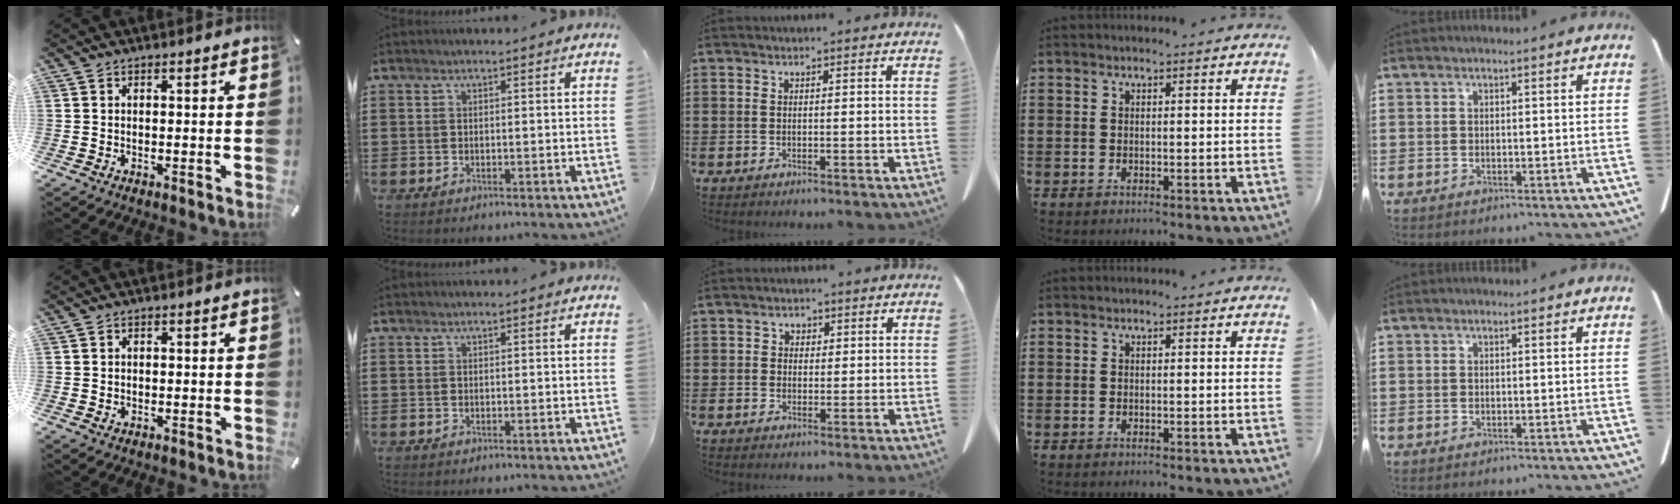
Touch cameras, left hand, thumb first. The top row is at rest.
{"thumb": {"total": 0.8, "force": [0.0, 0.7, 0.2], "torque": [-0.004, 0.005, -0.001]}, "middle": {"total": 1.4, "force": [0.6, 1.2, 0.3], "torque": [-0.011, 0.007, 0.010]}}